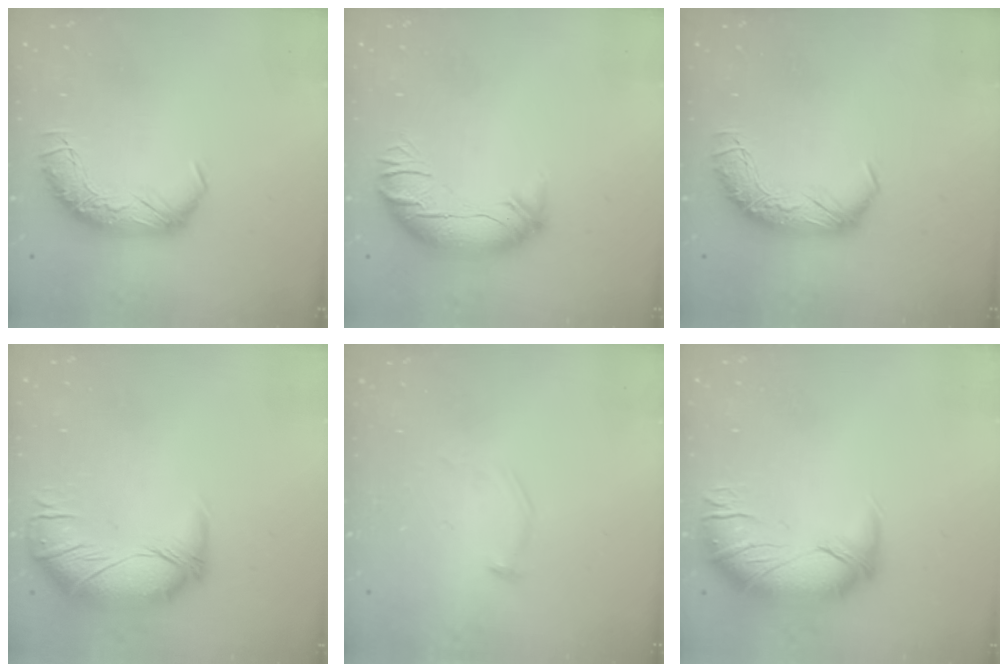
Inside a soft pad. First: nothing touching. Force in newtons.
{"total": 2.5, "press": 0.8, "slide": 2.4}
{"total": 0.0}
{"total": 3.5, "press": 2.5, "slide": 2.5}
{"total": 9.9, "press": 9.9, "slide": 0.1}
{"total": 3.1, "press": 2.1, "slide": 2.3}